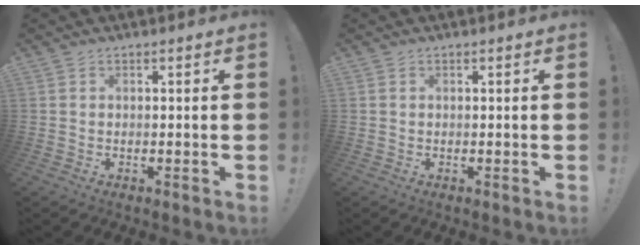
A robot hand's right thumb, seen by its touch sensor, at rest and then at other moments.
{"total": 0.0}